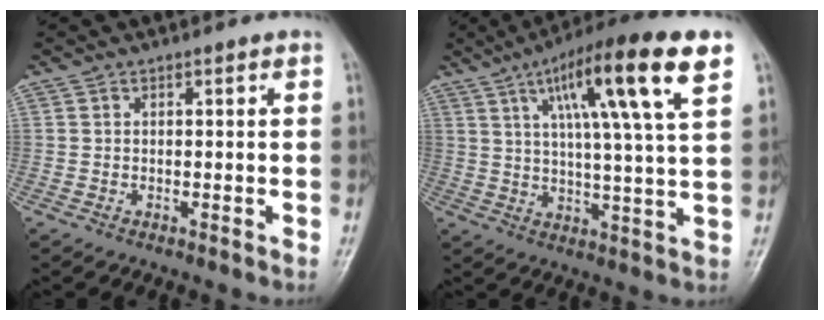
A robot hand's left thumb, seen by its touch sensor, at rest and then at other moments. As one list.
[{"total": 17.8, "force": [8.0, 2.2, 15.7], "torque": [-0.249, -0.012, 0.123]}]